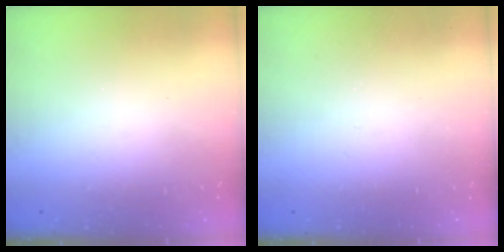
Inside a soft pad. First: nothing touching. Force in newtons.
{"total": 0.0}